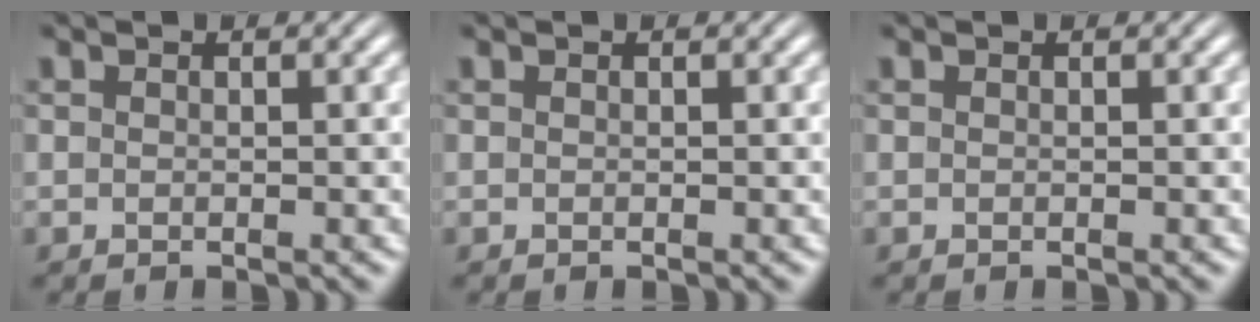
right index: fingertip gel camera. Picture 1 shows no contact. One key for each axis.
{"total": 0.0}
{"total": 0.0}